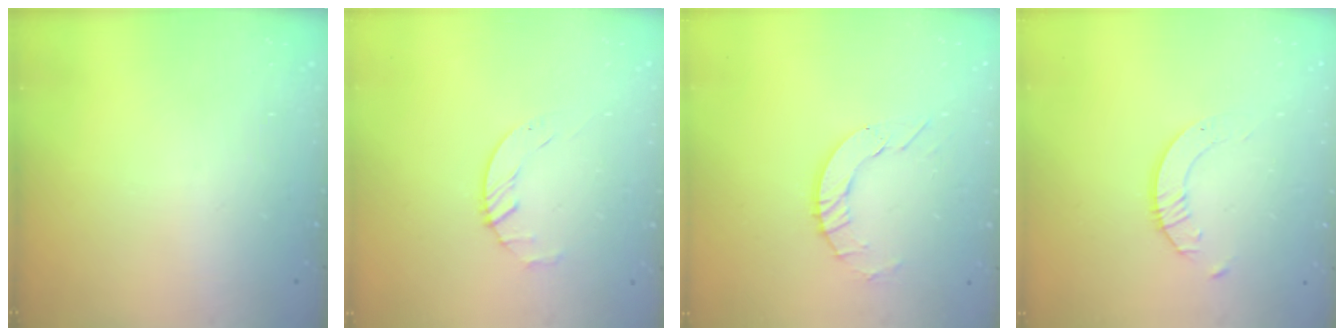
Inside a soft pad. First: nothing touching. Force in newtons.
{"total": 1.8, "press": 1.7, "slide": 0.3}
{"total": 7.1, "press": 7.0, "slide": 0.7}
{"total": 2.3, "press": 2.3, "slide": 0.2}